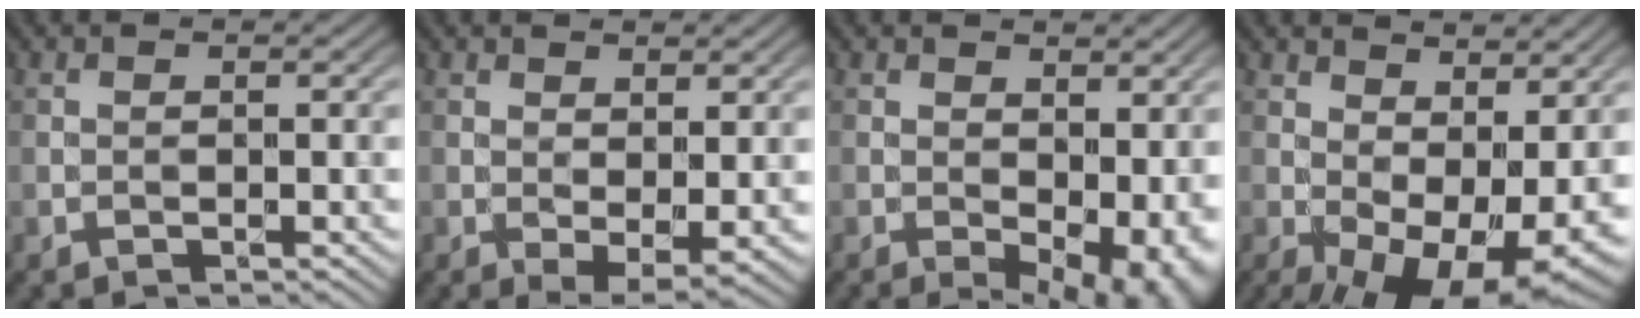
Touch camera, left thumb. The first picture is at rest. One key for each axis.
{"total": 4.1, "fx": 1.0, "fy": 1.7, "fz": 3.5, "tx": -0.066, "ty": -0.007, "tz": 0.026}
{"total": 10.7, "fx": -0.8, "fy": 5.9, "fz": 8.8, "tx": -0.107, "ty": -0.016, "tz": 0.017}
{"total": 13.8, "fx": -0.1, "fy": 7.2, "fz": 11.8, "tx": -0.179, "ty": -0.018, "tz": 0.035}